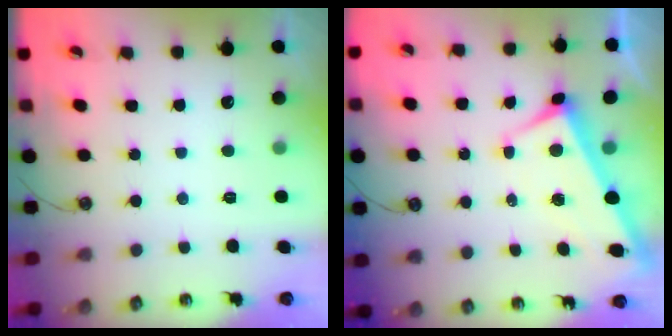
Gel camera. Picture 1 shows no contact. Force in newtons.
{"total": 2.9, "press": 2.8, "slide": 0.9}